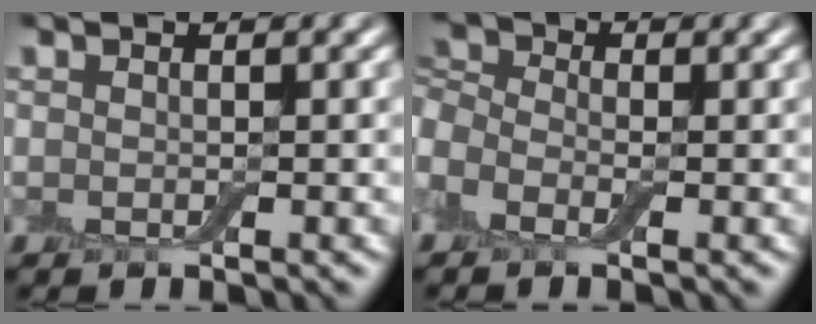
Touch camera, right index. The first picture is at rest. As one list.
[{"total": 3.0, "force": [-0.7, 2.0, 2.1], "torque": [-0.052, 0.005, -0.035]}]